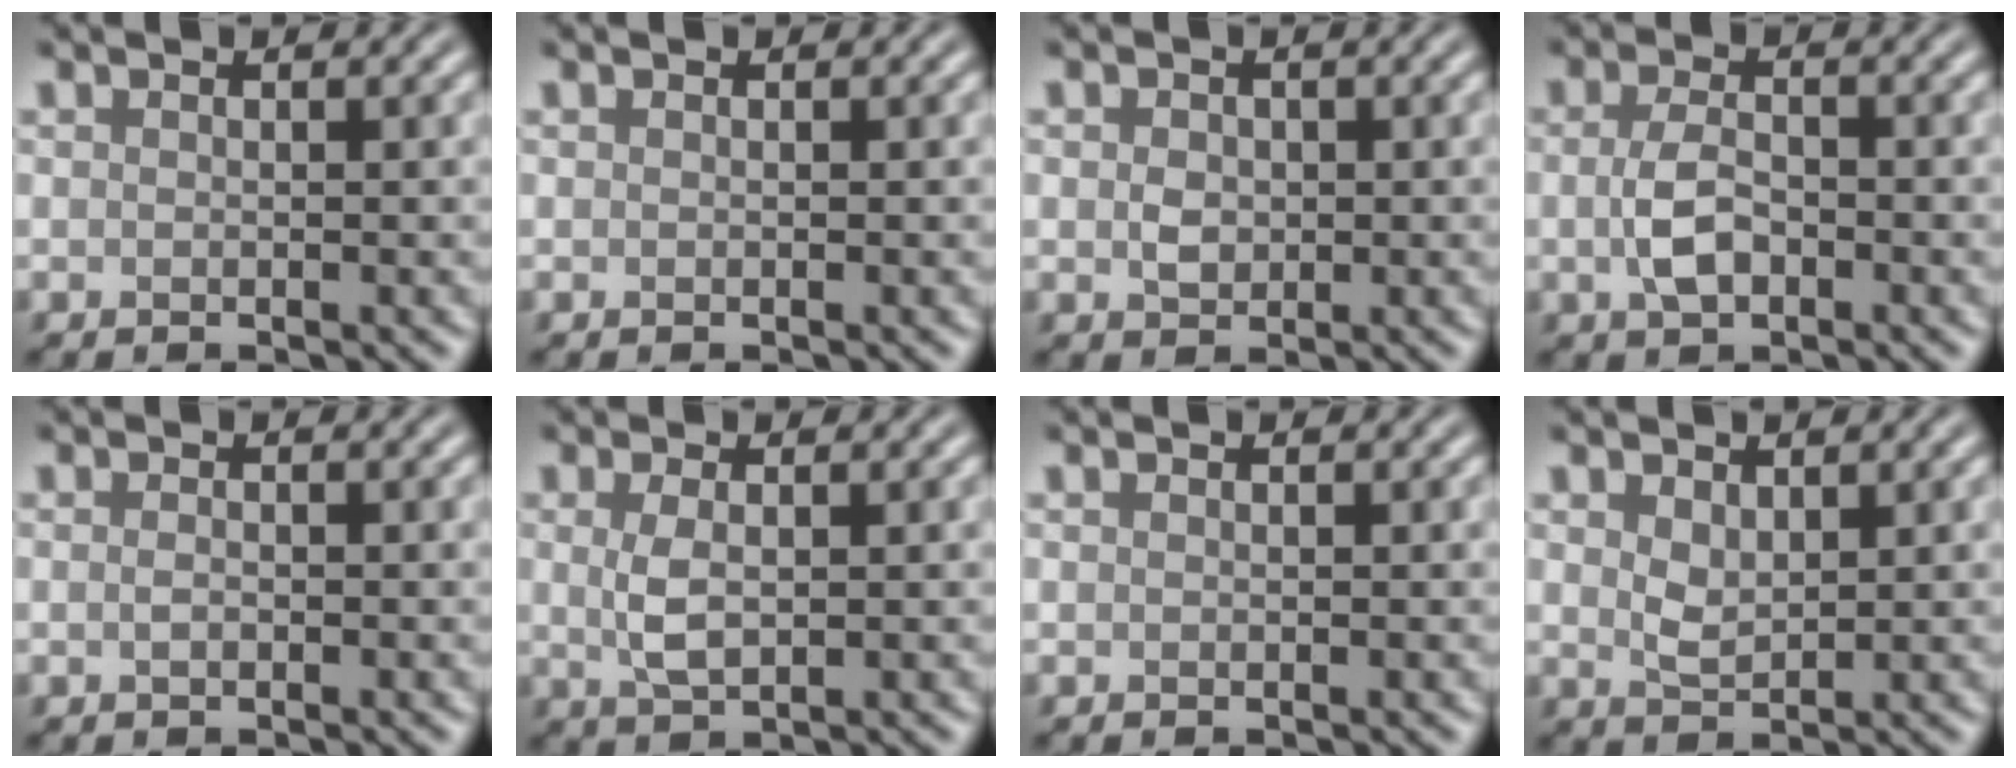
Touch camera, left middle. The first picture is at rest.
{"total": 0.0}
{"total": 1.6, "force": [0.0, 1.3, 0.9], "torque": [-0.019, -0.002, 0.000]}
{"total": 3.0, "force": [-0.6, 1.7, 2.4], "torque": [-0.052, -0.001, -0.013]}
{"total": 0.7, "force": [-0.2, 0.4, 0.5], "torque": [-0.013, 0.000, -0.003]}
{"total": 2.4, "force": [0.3, 1.1, 2.1], "torque": [-0.054, -0.002, 0.007]}
{"total": 0.0}
{"total": 1.9, "force": [0.8, 1.1, 1.3], "torque": [-0.031, -0.003, 0.021]}